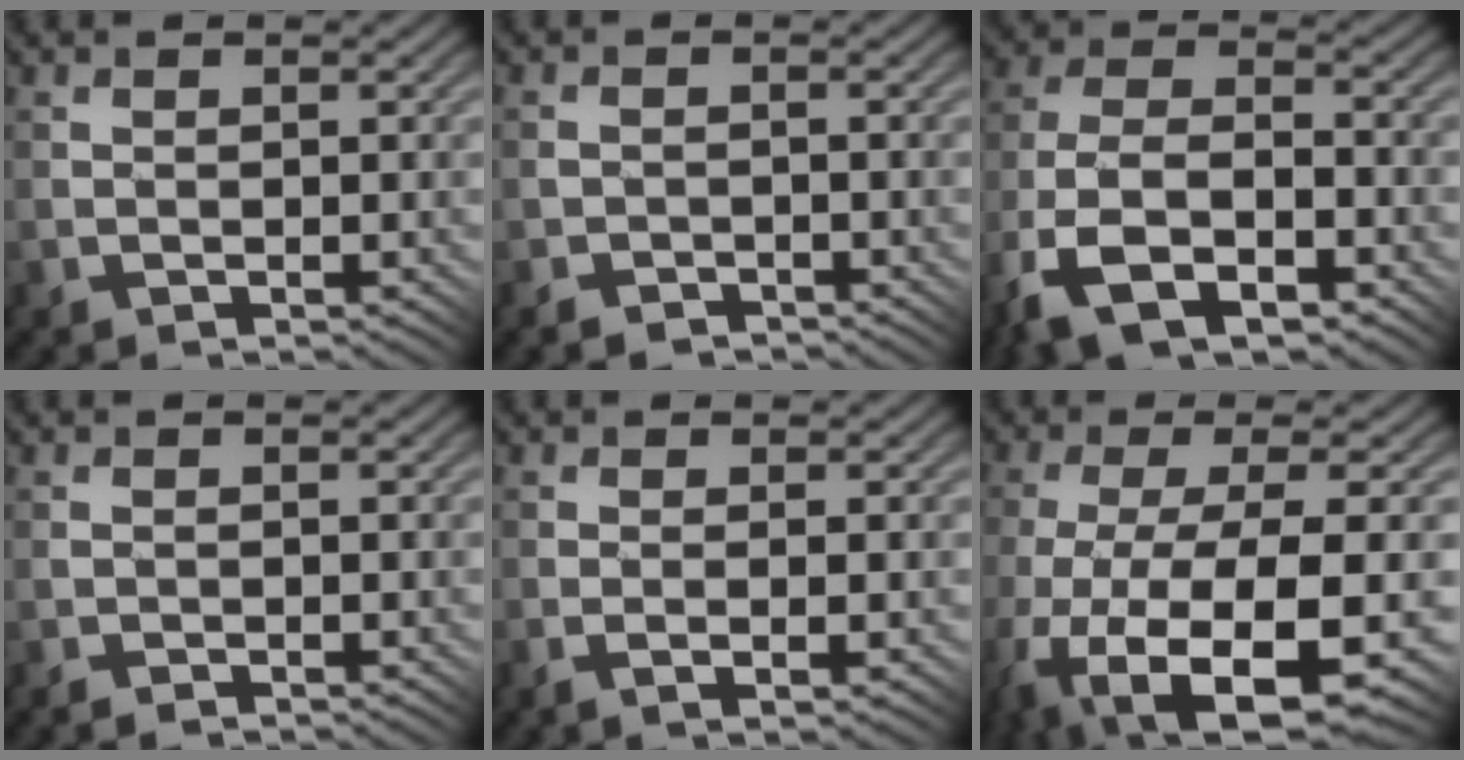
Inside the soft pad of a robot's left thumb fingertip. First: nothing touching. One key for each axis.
{"total": 1.6, "fx": -1.4, "fy": 0.6, "fz": 0.1, "tx": -0.004, "ty": 0.002, "tz": -0.034}
{"total": 12.4, "fx": -7.3, "fy": 5.7, "fz": 8.1, "tx": -0.190, "ty": -0.017, "tz": -0.149}
{"total": 0.6, "fx": -0.6, "fy": 0.1, "fz": 0.1, "tx": -0.002, "ty": 0.003, "tz": -0.017}
{"total": 1.6, "fx": -0.6, "fy": 0.1, "fz": 1.5, "tx": -0.025, "ty": 0.001, "tz": -0.008}
{"total": 14.3, "fx": -7.0, "fy": 4.5, "fz": 11.7, "tx": -0.254, "ty": -0.028, "tz": -0.103}